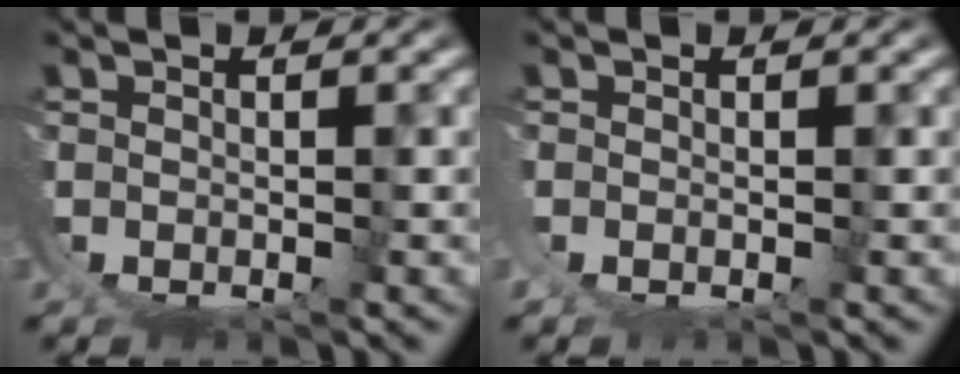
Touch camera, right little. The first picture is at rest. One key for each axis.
{"total": 0.7, "fx": 0.2, "fy": 0.0, "fz": 0.6, "tx": -0.017, "ty": 0.000, "tz": 0.003}